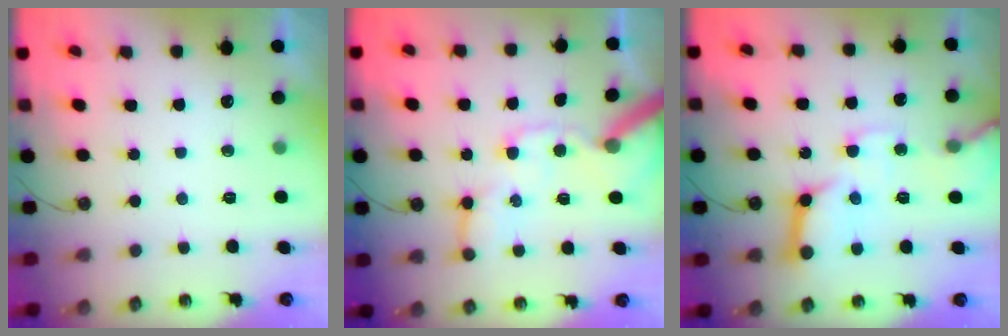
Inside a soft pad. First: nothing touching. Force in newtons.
{"total": 16.9, "press": 16.8, "slide": 2.3}
{"total": 16.7, "press": 16.6, "slide": 2.1}